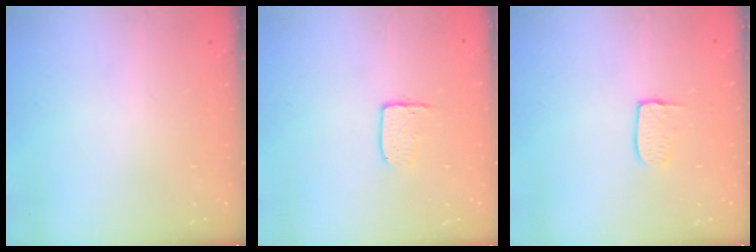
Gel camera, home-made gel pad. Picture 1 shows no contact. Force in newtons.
{"total": 5.8, "press": 5.8, "slide": 0.4}
{"total": 5.4, "press": 5.4, "slide": 0.3}